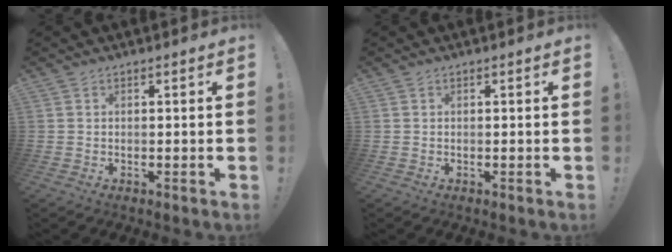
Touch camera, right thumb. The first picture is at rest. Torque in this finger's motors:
{"motor_torque": [0.00, 0.00, 0.00, 0.00, 0.03]}